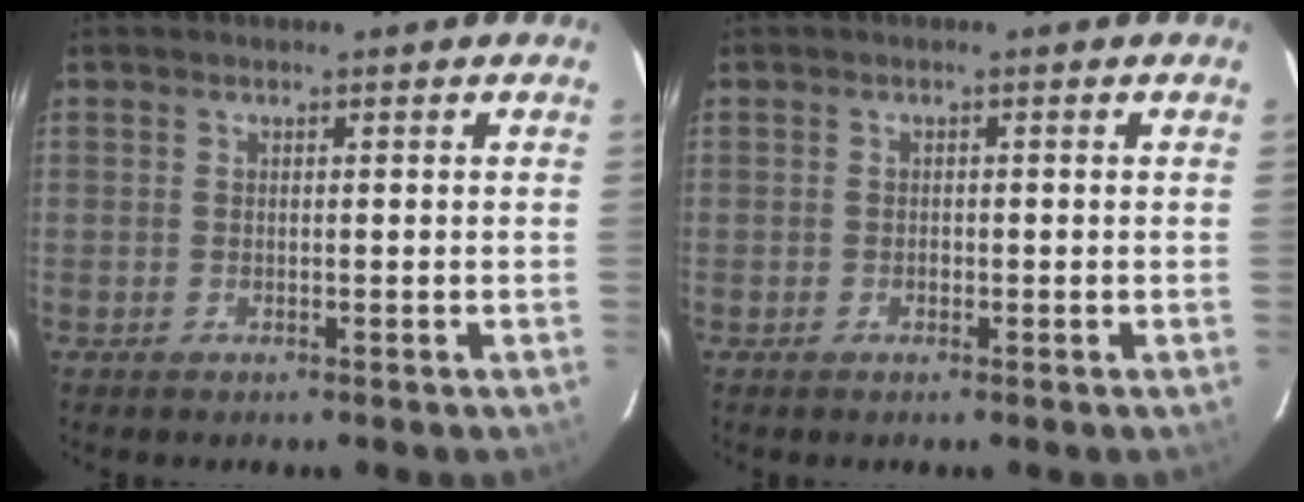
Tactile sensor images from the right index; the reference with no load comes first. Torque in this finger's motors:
{"motor_torque": [0.34, 0.32, -0.03, 0.00]}